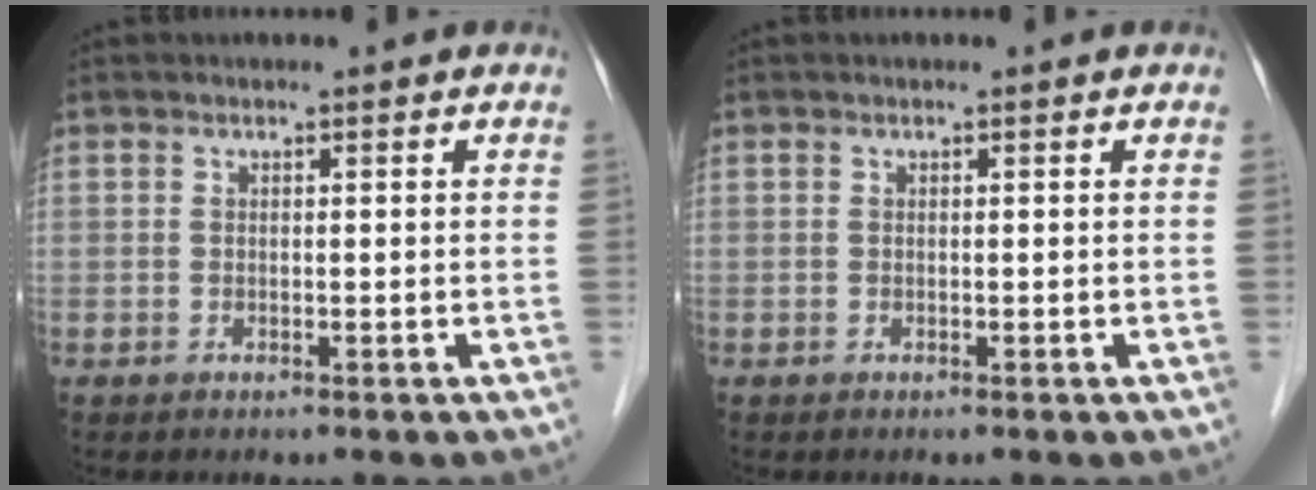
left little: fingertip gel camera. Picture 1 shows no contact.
{"total": 0.0}